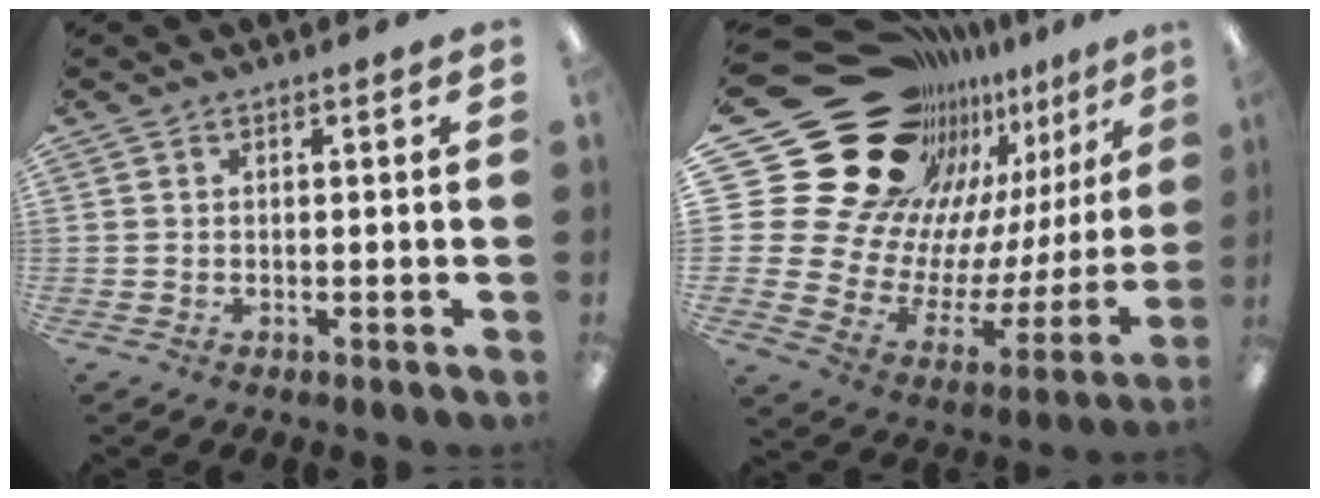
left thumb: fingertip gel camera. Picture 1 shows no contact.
{"total": 32.6, "force": [20.2, 20.2, 15.8], "torque": [-0.268, -0.182, 0.430]}